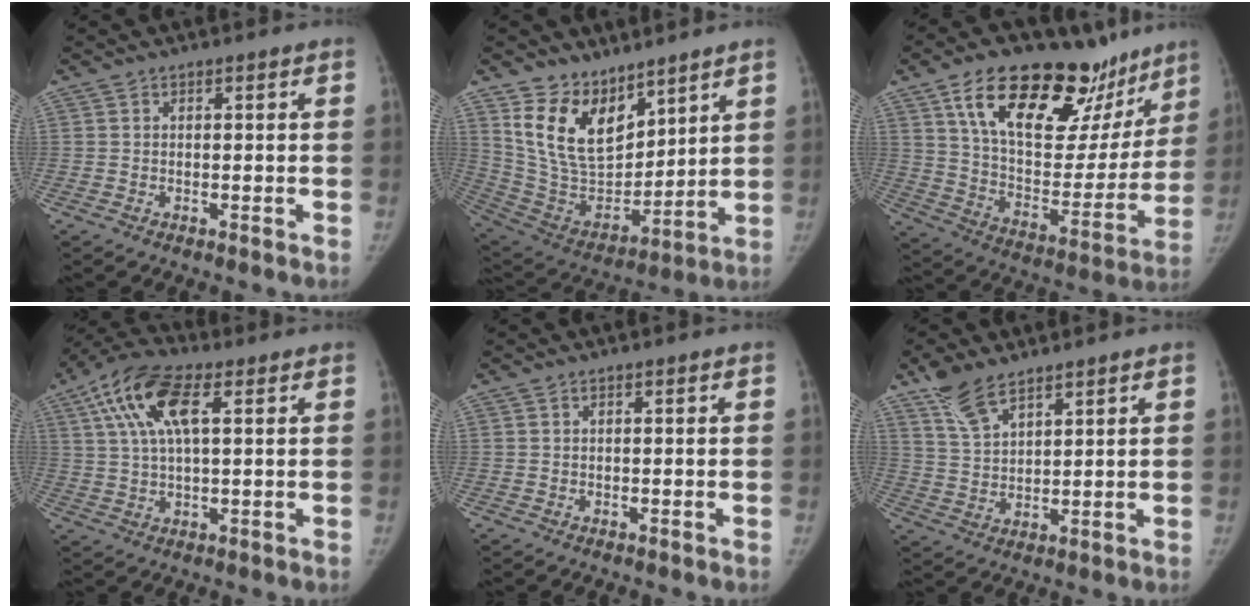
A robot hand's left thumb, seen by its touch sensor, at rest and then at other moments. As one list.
[{"total": 16.1, "force": [10.3, 9.2, 8.3], "torque": [-0.111, -0.064, 0.221]}, {"total": 30.1, "force": [18.4, 14.8, 18.8], "torque": [-0.239, -0.041, 0.292]}, {"total": 12.9, "force": [4.7, 5.4, 10.7], "torque": [-0.217, 0.017, 0.082]}, {"total": 0.0}, {"total": 6.6, "force": [5.0, 2.5, 3.4], "torque": [-0.057, -0.019, 0.106]}]